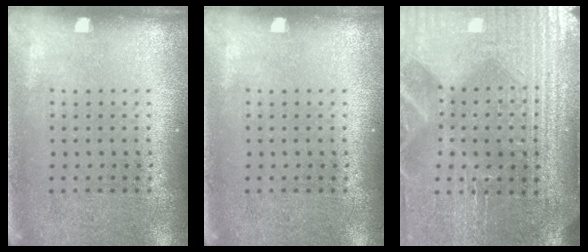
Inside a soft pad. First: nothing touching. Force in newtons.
{"total": 0.0}
{"total": 4.2, "press": 3.9, "slide": 1.4}